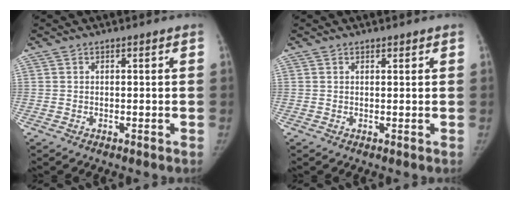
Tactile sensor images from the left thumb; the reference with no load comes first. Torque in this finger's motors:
{"motor_torque": [-0.06, -0.06, 0.16, 0.26, -0.07]}